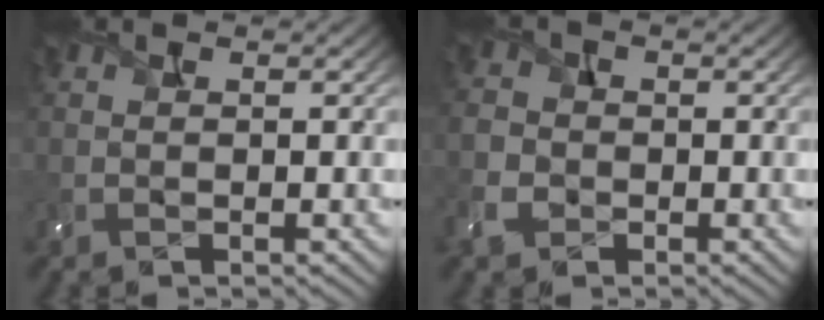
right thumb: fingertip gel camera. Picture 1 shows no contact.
{"total": 4.2, "force": [-1.9, 3.4, 1.8], "torque": [-0.062, -0.009, -0.048]}